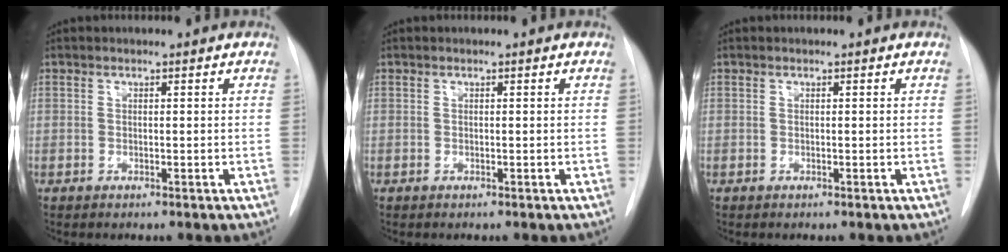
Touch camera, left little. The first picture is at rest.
{"total": 0.0}
{"total": 0.0}